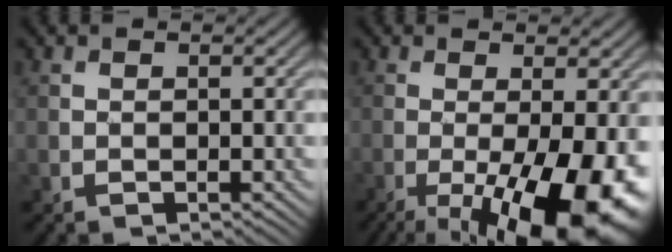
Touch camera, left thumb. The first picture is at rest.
{"total": 15.1, "force": [-5.6, 4.5, 13.3], "torque": [-0.202, -0.023, -0.076]}